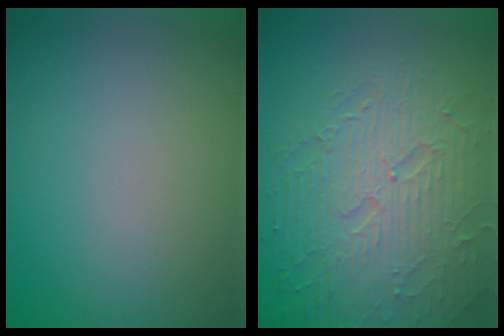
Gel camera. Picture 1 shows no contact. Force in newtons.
{"total": 9.0, "press": 6.4, "slide": 6.4}